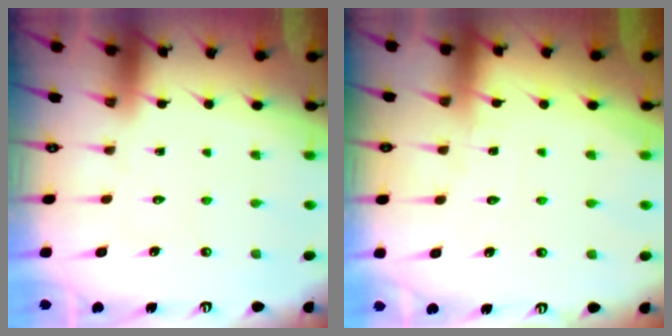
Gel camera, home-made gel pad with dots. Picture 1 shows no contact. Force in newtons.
{"total": 2.4, "press": 2.4, "slide": 0.2}